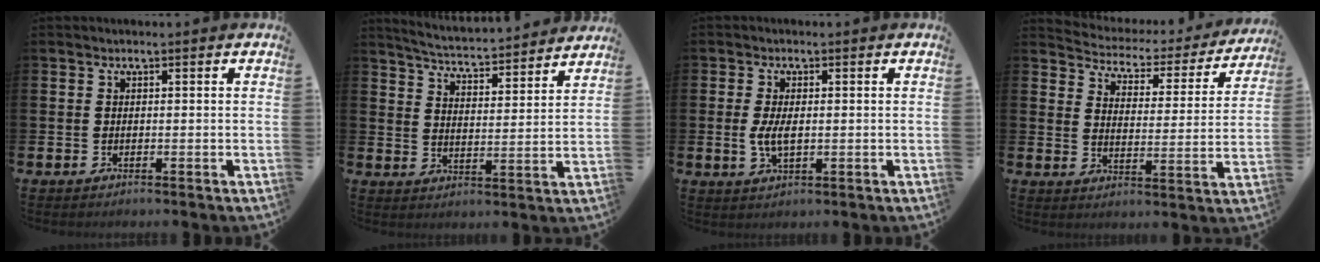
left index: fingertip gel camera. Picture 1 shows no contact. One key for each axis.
{"total": 4.8, "fx": 4.7, "fy": 0.0, "fz": 0.4, "tx": -0.031, "ty": -0.044, "tz": 0.079}
{"total": 3.2, "fx": 0.0, "fy": 1.5, "fz": 2.9, "tx": -0.055, "ty": 0.003, "tz": -0.001}
{"total": 3.2, "fx": 2.9, "fy": 1.3, "fz": 0.4, "tx": -0.033, "ty": -0.032, "tz": 0.039}